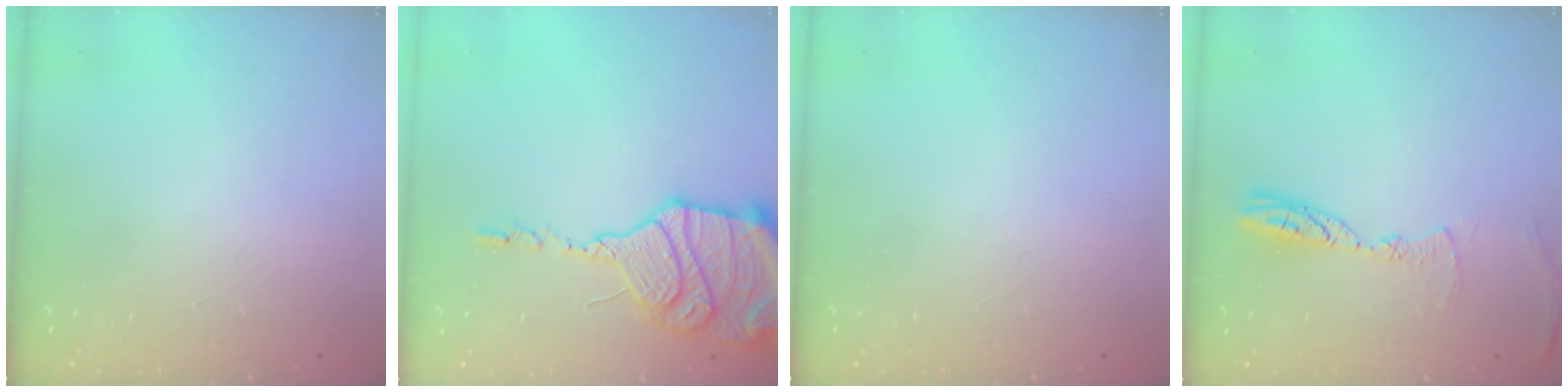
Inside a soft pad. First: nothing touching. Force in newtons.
{"total": 20.5, "press": 19.8, "slide": 5.4}
{"total": 0.0}
{"total": 9.3, "press": 9.3, "slide": 0.9}